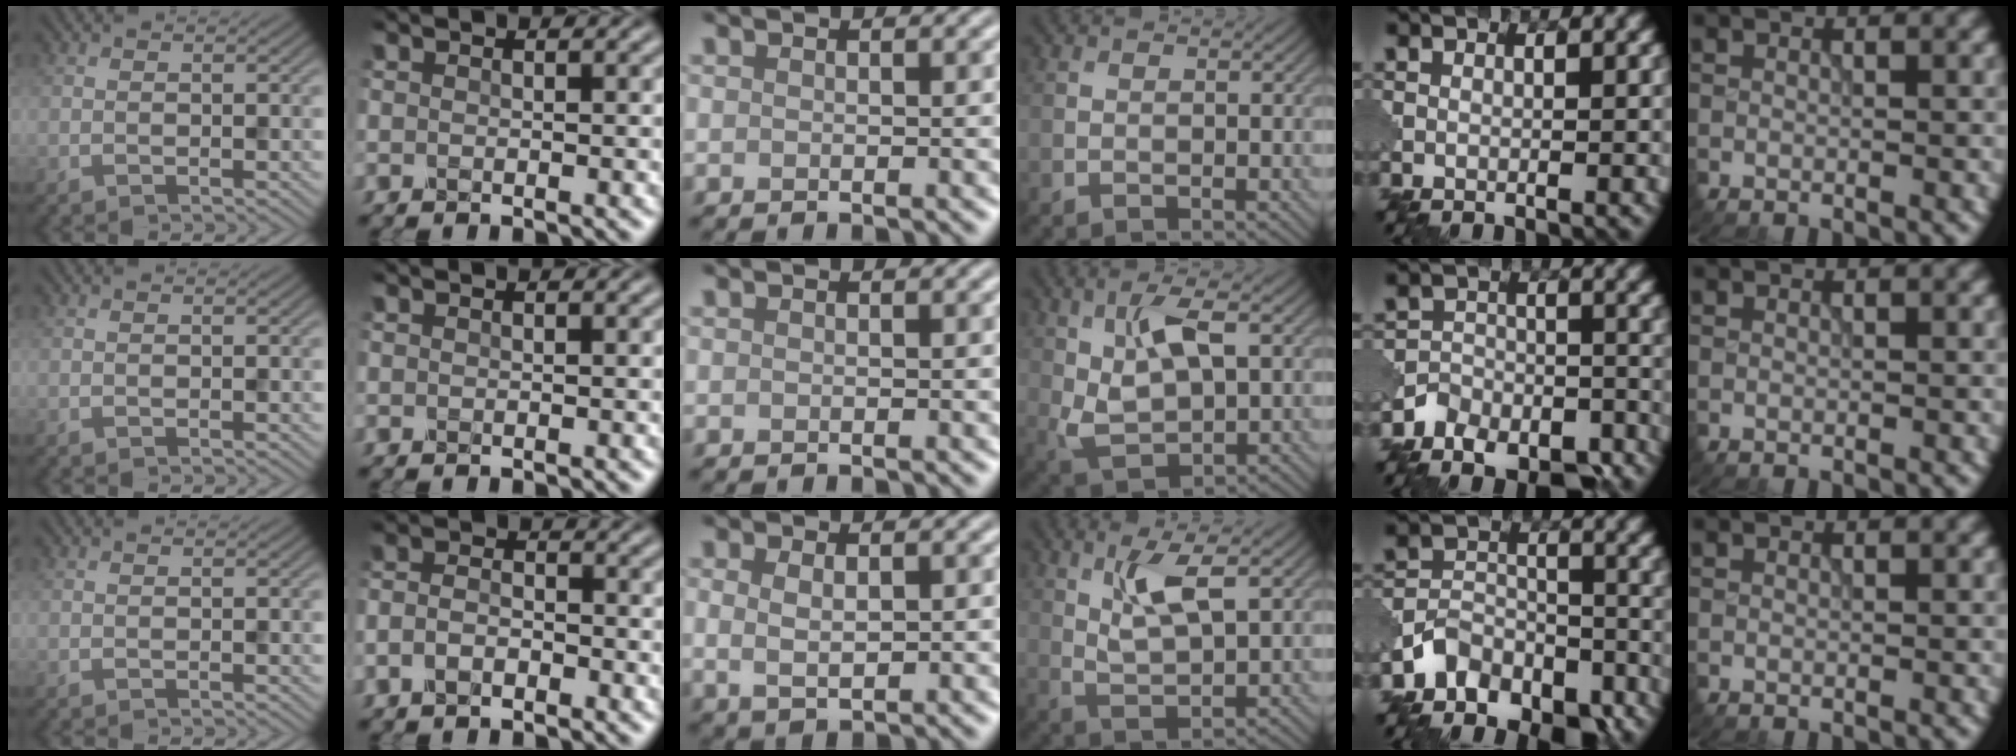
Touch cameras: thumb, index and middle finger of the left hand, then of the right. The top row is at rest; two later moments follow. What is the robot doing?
{"motion": "extract", "object": "pin"}